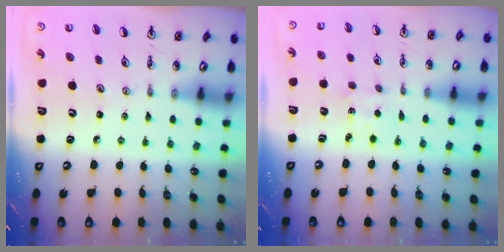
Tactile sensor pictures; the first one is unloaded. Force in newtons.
{"total": 2.7, "press": 2.7, "slide": 0.4}